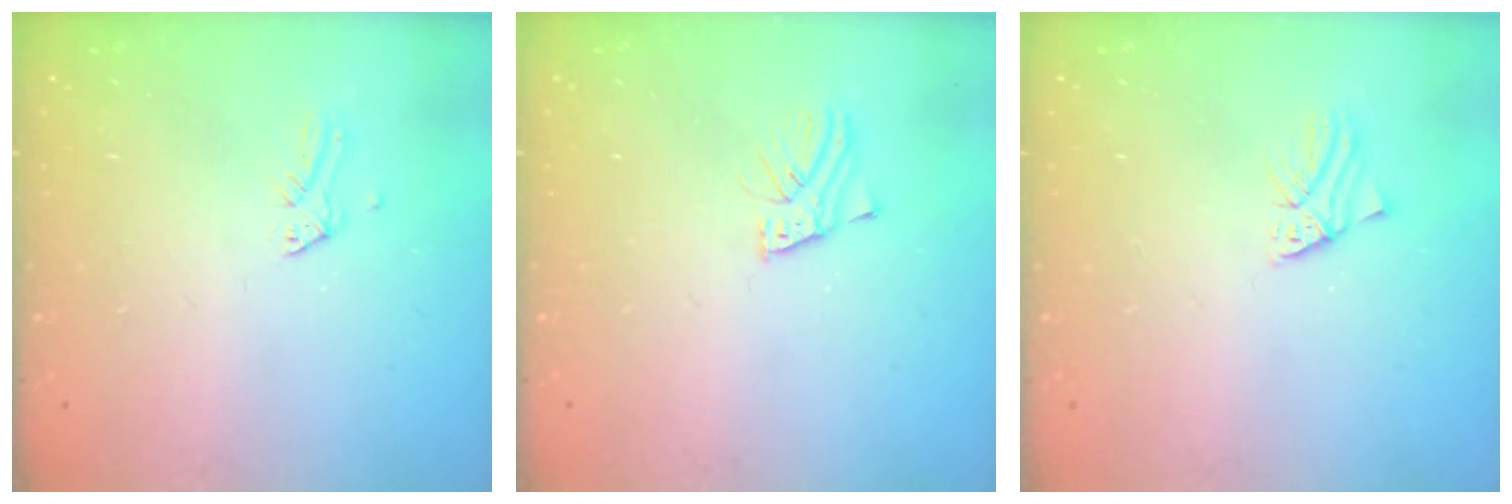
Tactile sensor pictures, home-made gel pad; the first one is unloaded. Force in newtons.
{"total": 3.7, "press": 3.7, "slide": 0.2}
{"total": 1.4, "press": 1.4, "slide": 0.1}